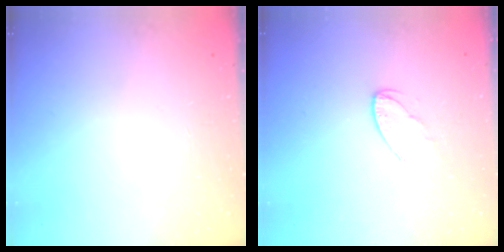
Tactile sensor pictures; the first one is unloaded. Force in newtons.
{"total": 5.7, "press": 5.7, "slide": 0.5}